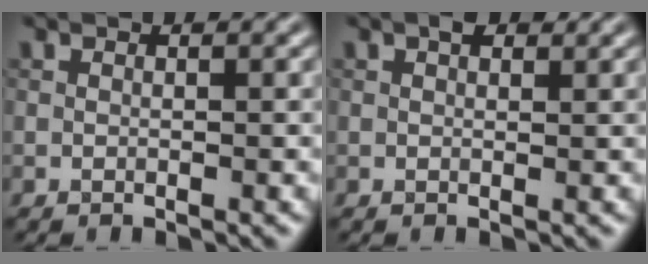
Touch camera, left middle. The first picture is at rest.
{"total": 1.4, "force": [0.8, 0.7, 1.0], "torque": [-0.012, 0.003, 0.012]}